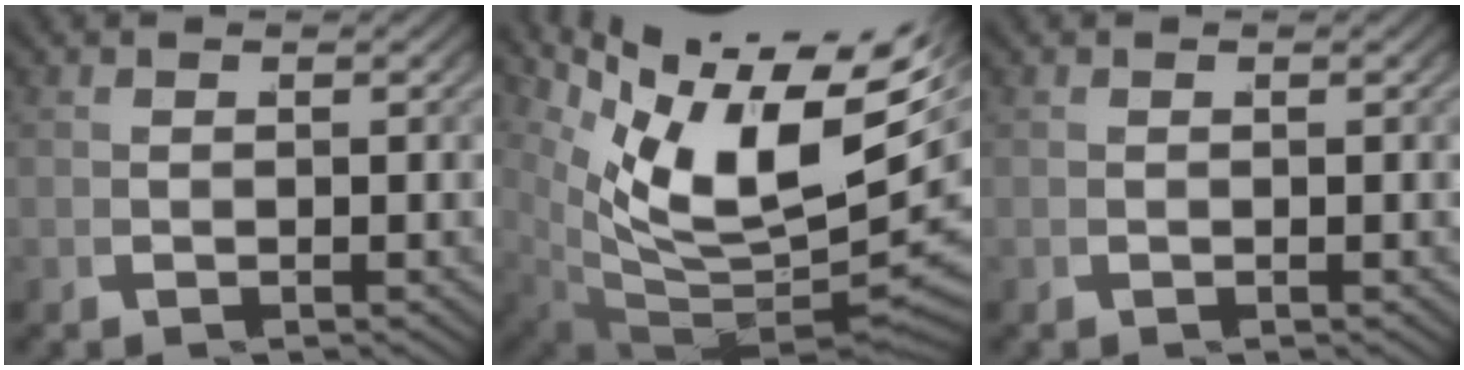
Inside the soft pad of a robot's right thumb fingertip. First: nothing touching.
{"total": 17.4, "force": [3.2, 9.6, 14.1], "torque": [-0.236, -0.037, 0.075]}
{"total": 0.0}